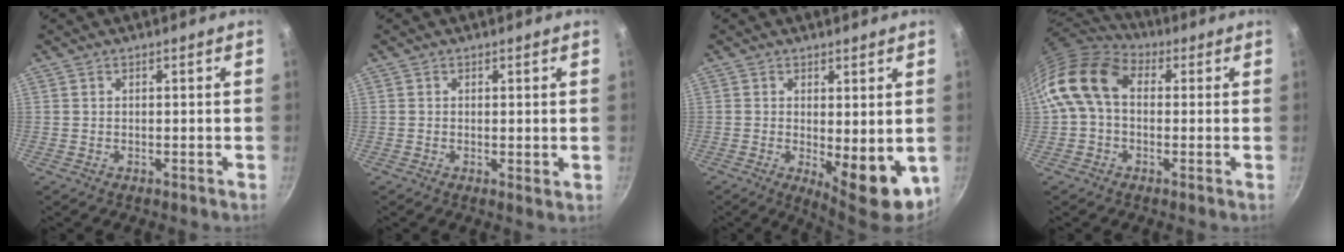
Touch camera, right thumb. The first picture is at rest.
{"total": 1.3, "force": [0.3, 0.5, 1.1], "torque": [-0.017, -0.007, 0.002]}
{"total": 9.7, "force": [-1.1, 3.8, 8.8], "torque": [-0.108, -0.010, -0.001]}
{"total": 13.3, "force": [1.6, 9.3, 9.4], "torque": [-0.161, 0.029, 0.009]}